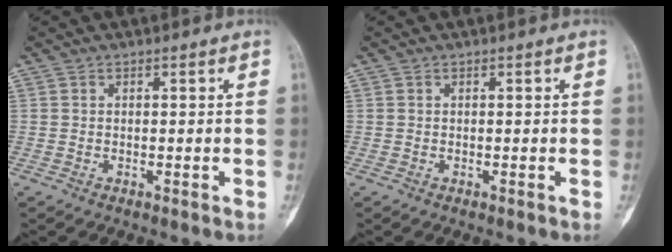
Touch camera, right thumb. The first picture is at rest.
{"total": 0.0}